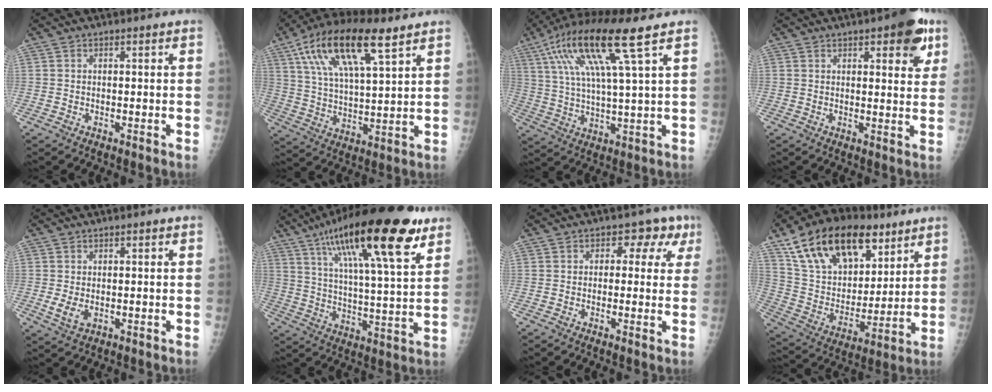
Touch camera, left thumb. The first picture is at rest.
{"total": 18.6, "force": [9.9, 6.3, 14.5], "torque": [-0.259, -0.012, 0.180]}
{"total": 16.5, "force": [7.8, 1.6, 14.5], "torque": [-0.293, -0.007, 0.141]}
{"total": 8.8, "force": [4.5, 3.1, 7.0], "torque": [-0.062, -0.014, 0.052]}
{"total": 3.3, "force": [-0.5, 2.1, 2.6], "torque": [-0.051, -0.009, -0.003]}
{"total": 25.3, "force": [14.2, 6.0, 20.1], "torque": [-0.319, -0.027, 0.227]}
{"total": 5.7, "force": [1.9, 4.2, 3.3], "torque": [0.011, 0.004, 0.008]}
{"total": 24.9, "force": [14.2, 13.8, 15.2], "torque": [-0.239, -0.024, 0.252]}